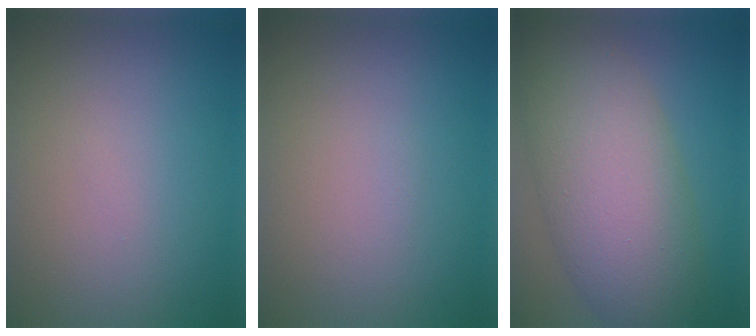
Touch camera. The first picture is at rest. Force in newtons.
{"total": 0.0}
{"total": 10.4, "press": 10.4, "slide": 0.3}